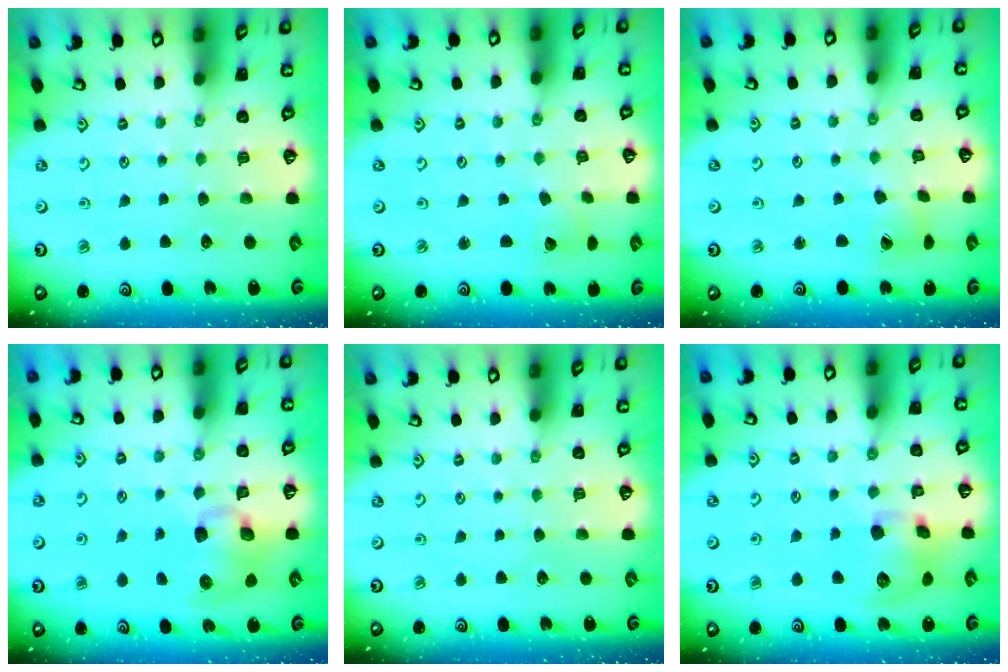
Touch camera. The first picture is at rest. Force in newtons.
{"total": 1.8, "press": 1.7, "slide": 0.3}
{"total": 5.9, "press": 5.9, "slide": 0.3}
{"total": 10.2, "press": 10.1, "slide": 1.5}
{"total": 0.0}
{"total": 11.9, "press": 11.8, "slide": 1.9}